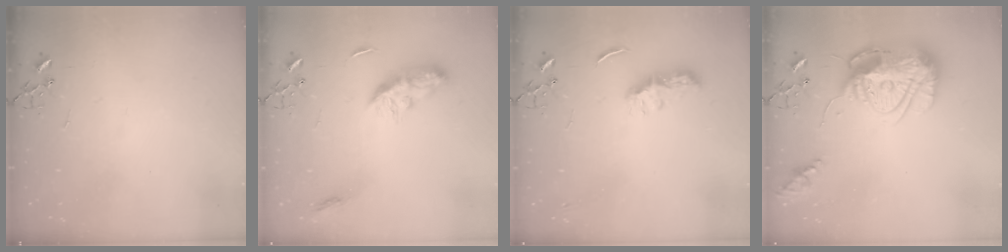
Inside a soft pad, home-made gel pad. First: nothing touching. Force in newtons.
{"total": 9.3, "press": 9.3, "slide": 0.3}
{"total": 8.1, "press": 8.1, "slide": 0.6}
{"total": 24.2, "press": 24.1, "slide": 2.0}